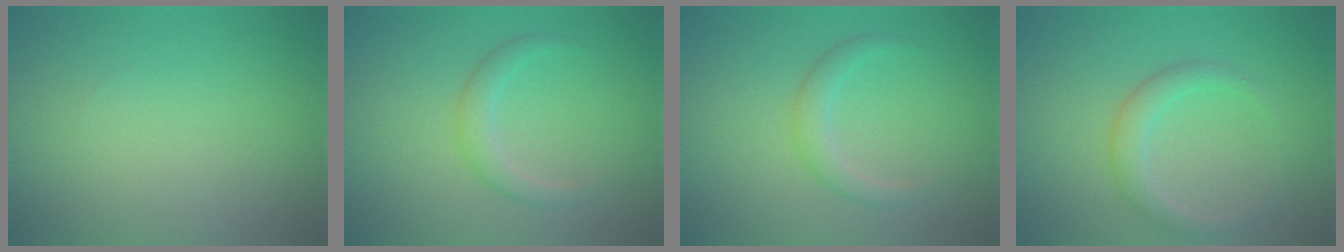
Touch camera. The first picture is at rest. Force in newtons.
{"total": 1.7, "press": 1.7, "slide": 0.0}
{"total": 1.7, "press": 1.7, "slide": 0.0}
{"total": 2.2, "press": 2.2, "slide": 0.1}